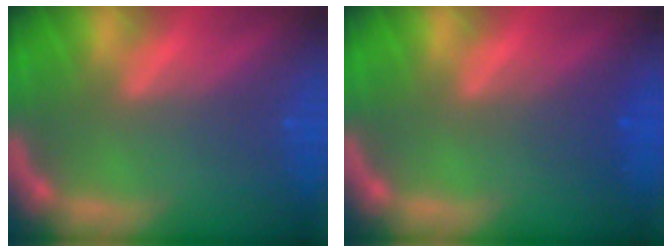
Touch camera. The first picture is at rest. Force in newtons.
{"total": 2.0}